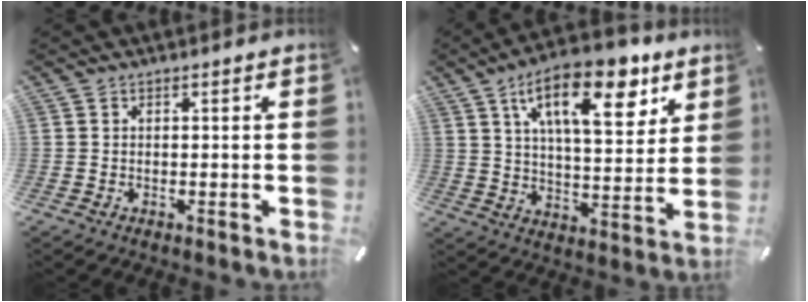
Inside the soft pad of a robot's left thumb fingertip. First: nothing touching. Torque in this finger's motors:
{"motor_torque": [2.50, 2.50, 1.92, -0.85, 0.39]}